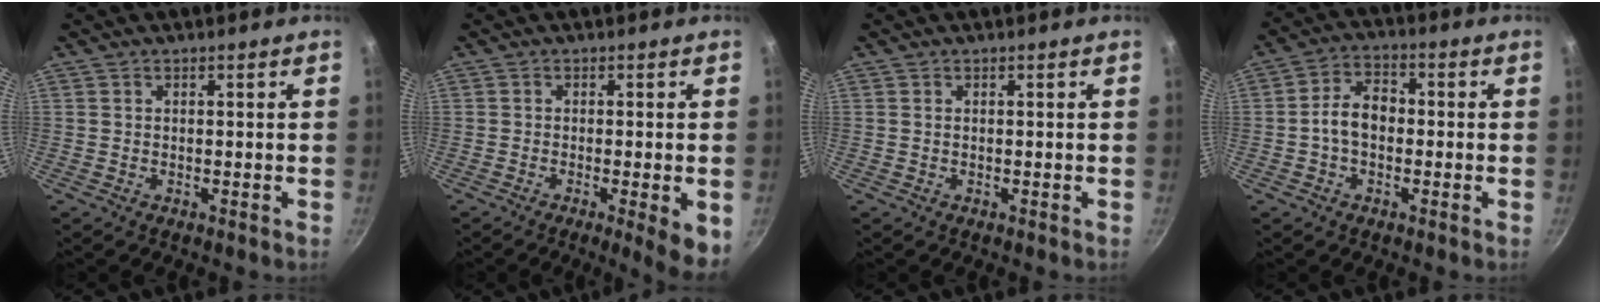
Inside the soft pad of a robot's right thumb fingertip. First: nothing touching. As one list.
[{"total": 6.6, "force": [-2.0, 1.2, 6.2], "torque": [-0.078, 0.000, -0.025]}, {"total": 0.0}, {"total": 6.8, "force": [-0.8, 4.7, 4.9], "torque": [-0.066, 0.027, -0.024]}]